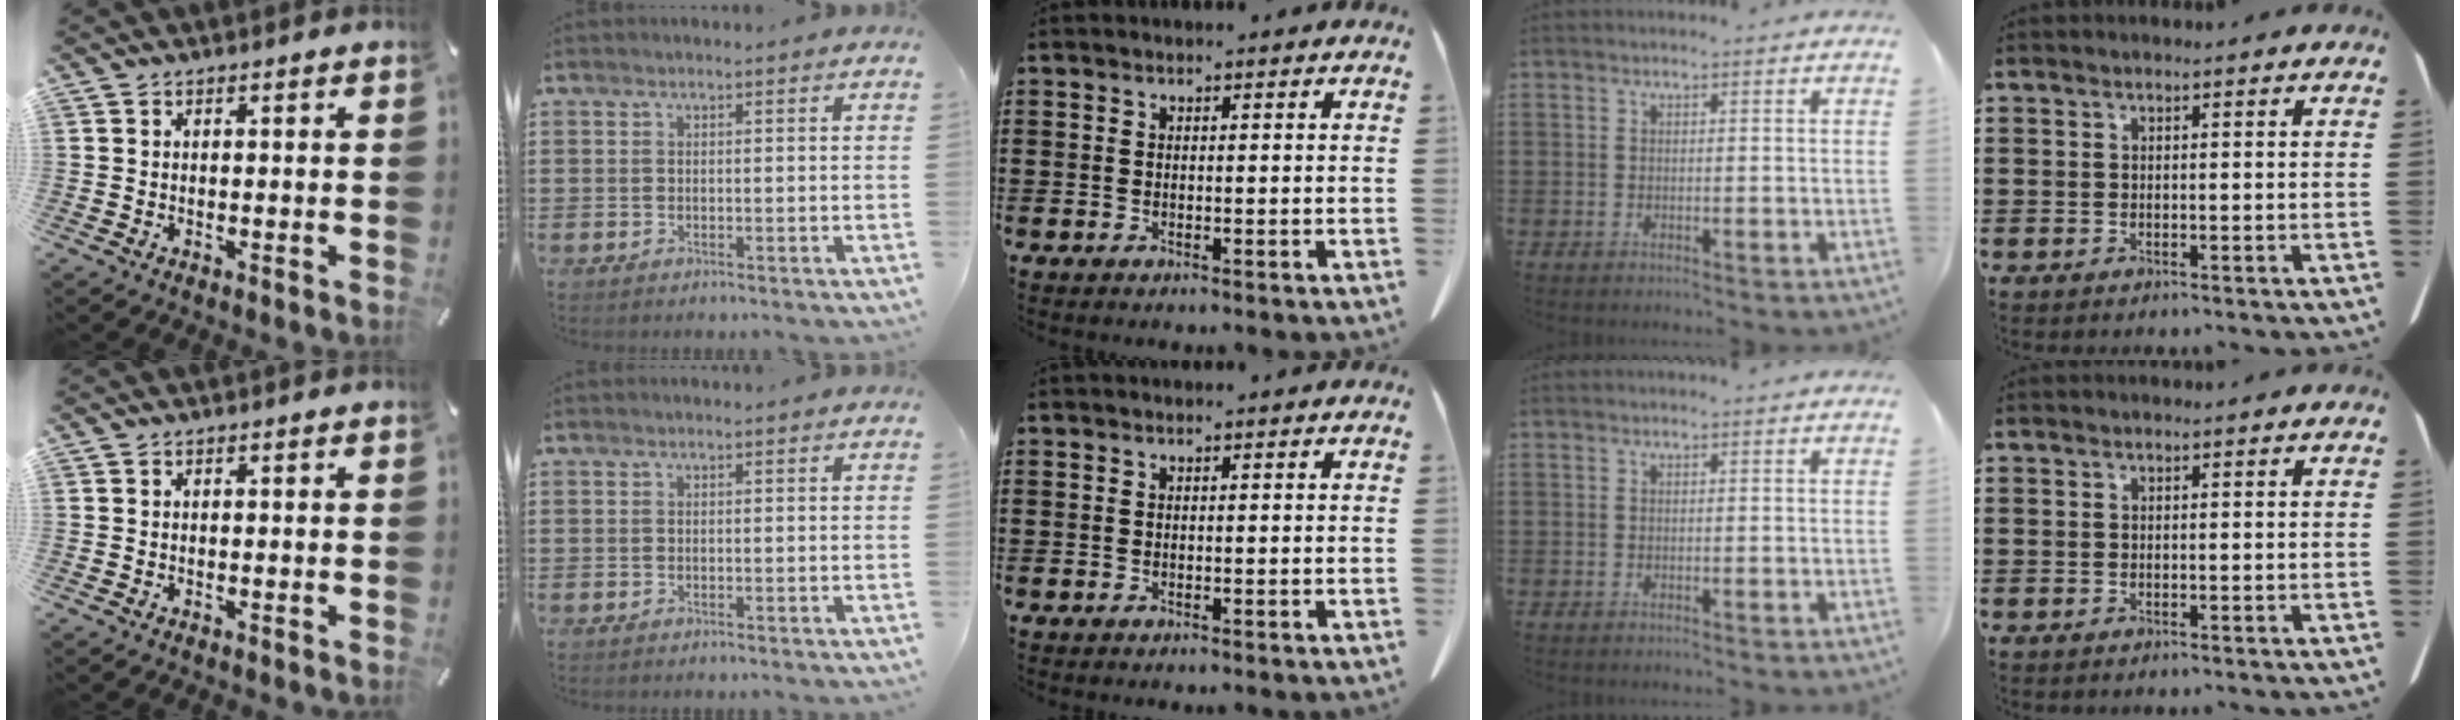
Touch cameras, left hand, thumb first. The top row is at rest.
{}